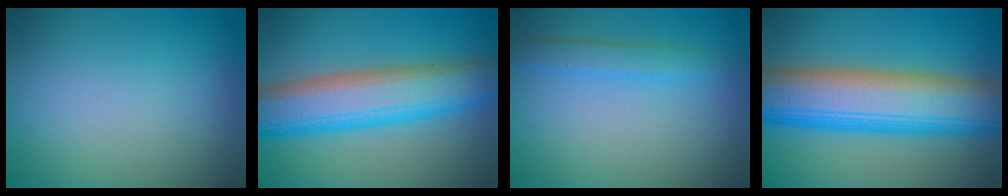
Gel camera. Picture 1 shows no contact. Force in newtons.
{"total": 8.6, "press": 8.6, "slide": 0.1}
{"total": 1.9, "press": 1.9, "slide": 0.1}
{"total": 11.8, "press": 11.7, "slide": 0.5}